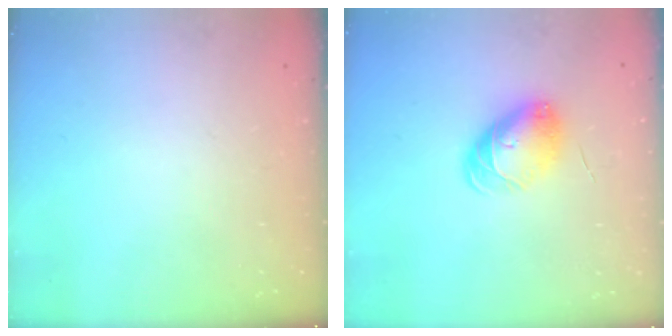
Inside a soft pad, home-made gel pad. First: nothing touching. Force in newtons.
{"total": 7.3, "press": 7.2, "slide": 0.4}